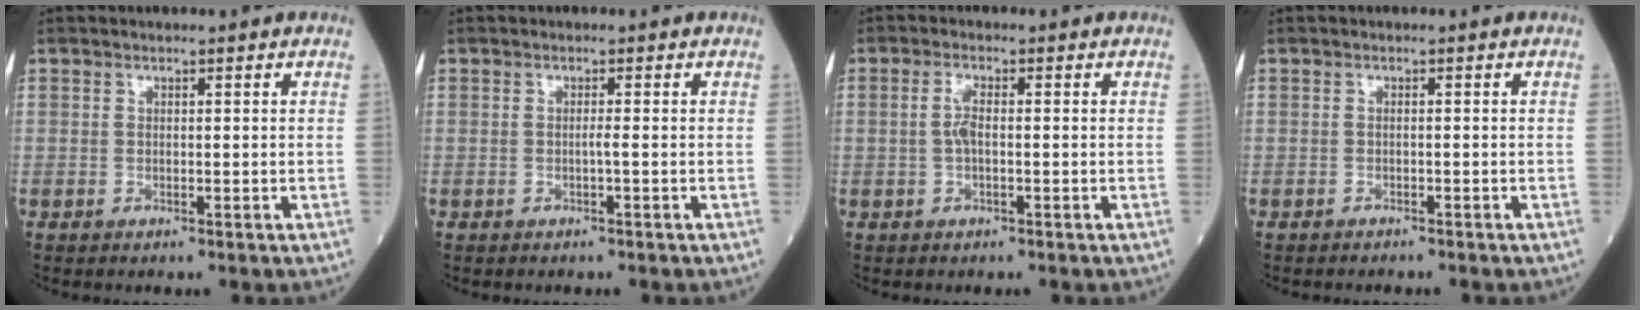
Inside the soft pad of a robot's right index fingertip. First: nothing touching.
{"total": 0.6, "force": [-0.3, -0.2, 0.5], "torque": [-0.004, 0.003, -0.008]}
{"total": 2.3, "force": [-0.1, 0.5, 2.3], "torque": [-0.049, 0.002, -0.004]}
{"total": 1.9, "force": [-1.7, 0.5, 0.6], "torque": [-0.013, -0.002, -0.020]}